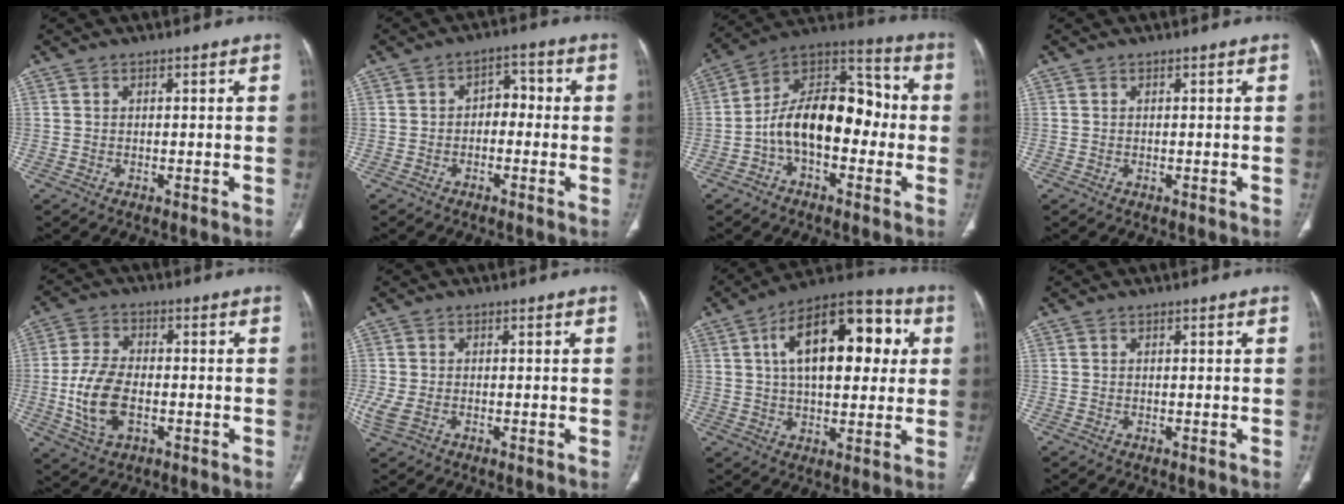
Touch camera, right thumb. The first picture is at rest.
{"total": 4.4, "force": [-0.7, 3.1, 3.0], "torque": [-0.026, 0.026, -0.022]}
{"total": 17.7, "force": [-2.6, 10.3, 14.1], "torque": [-0.208, 0.058, -0.054]}
{"total": 0.0}
{"total": 10.7, "force": [-2.2, 6.2, 8.4], "torque": [-0.170, 0.007, -0.038]}
{"total": 3.6, "force": [-0.8, 2.1, 2.8], "torque": [-0.078, 0.001, -0.011]}
{"total": 21.0, "force": [5.0, 10.7, 17.3], "torque": [-0.233, 0.018, 0.067]}
{"total": 0.0}